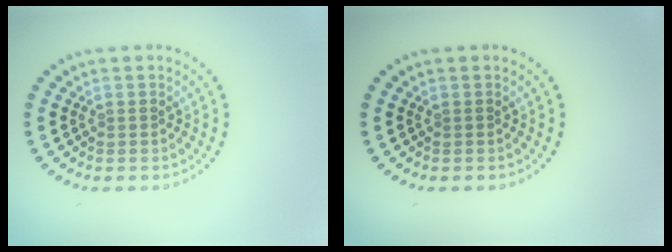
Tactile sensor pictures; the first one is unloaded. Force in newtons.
{"total": 0.0}